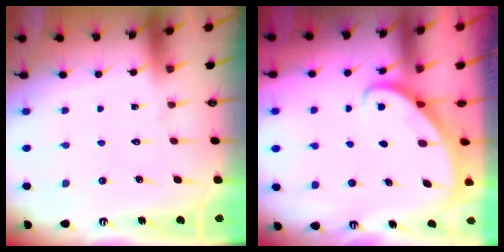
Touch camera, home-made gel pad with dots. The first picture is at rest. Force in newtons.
{"total": 2.6, "press": 2.6, "slide": 0.3}